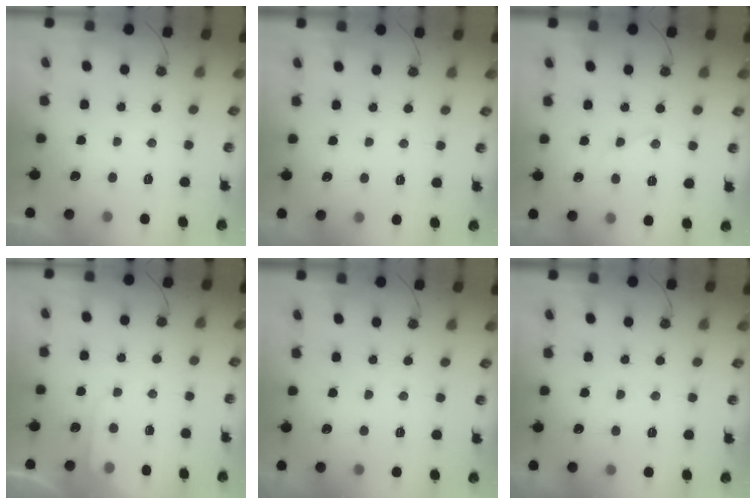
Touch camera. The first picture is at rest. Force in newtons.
{"total": 2.4, "press": 2.3, "slide": 0.4}
{"total": 9.5, "press": 9.5, "slide": 0.7}
{"total": 5.8, "press": 5.8, "slide": 0.5}
{"total": 2.3, "press": 2.3, "slide": 0.3}
{"total": 6.1, "press": 6.0, "slide": 1.0}